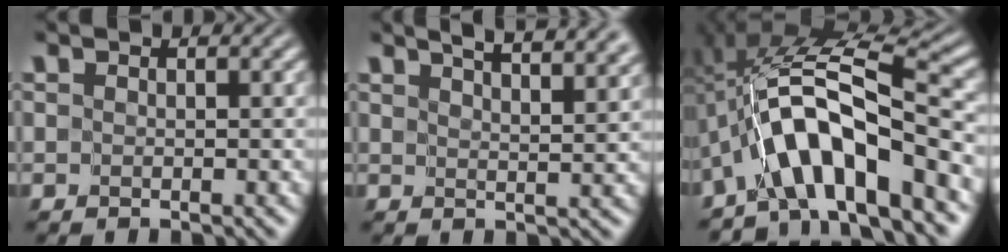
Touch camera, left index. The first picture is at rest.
{"total": 9.3, "force": [7.1, 2.7, 5.3], "torque": [-0.040, 0.031, 0.059]}
{"total": 9.8, "force": [-4.5, 2.7, 8.2], "torque": [-0.135, 0.019, -0.084]}